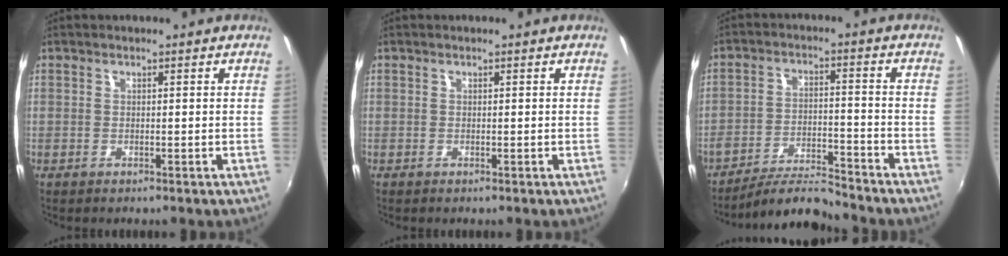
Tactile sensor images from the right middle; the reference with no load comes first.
{"total": 0.0}
{"total": 8.5, "force": [-8.2, 0.2, 2.1], "torque": [-0.053, 0.004, -0.144]}